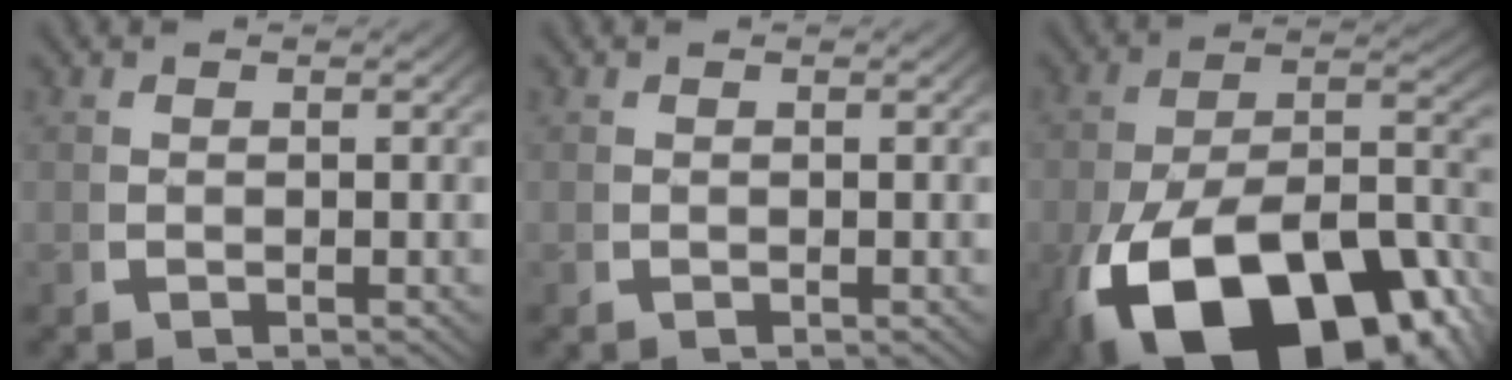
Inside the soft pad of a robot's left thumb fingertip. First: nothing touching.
{"total": 0.0}
{"total": 19.5, "force": [-7.1, 11.0, 14.5], "torque": [-0.260, -0.067, -0.070]}